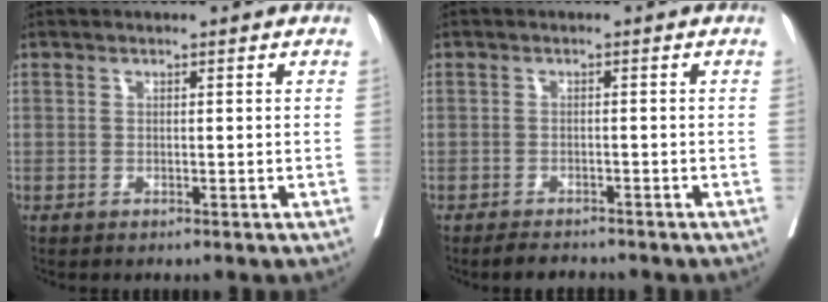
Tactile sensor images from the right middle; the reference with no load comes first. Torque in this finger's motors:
{"motor_torque": [0.47, -0.44, 0.03, 0.02]}